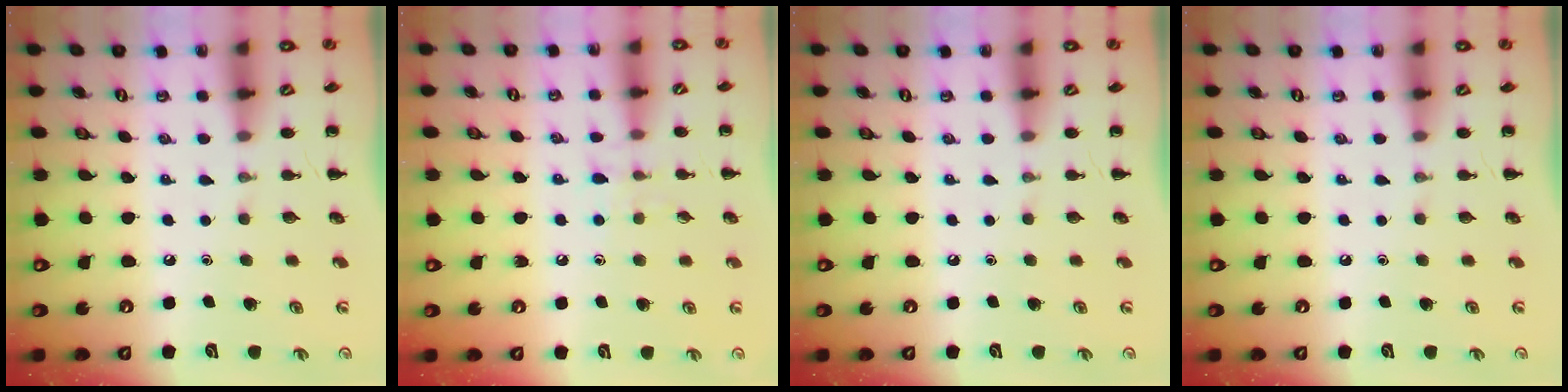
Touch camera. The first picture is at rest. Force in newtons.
{"total": 6.5, "press": 6.3, "slide": 1.9}
{"total": 0.0}
{"total": 0.0}